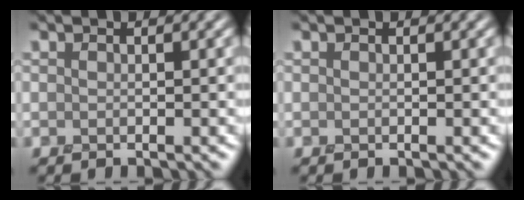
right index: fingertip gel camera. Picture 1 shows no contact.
{"total": 0.0}